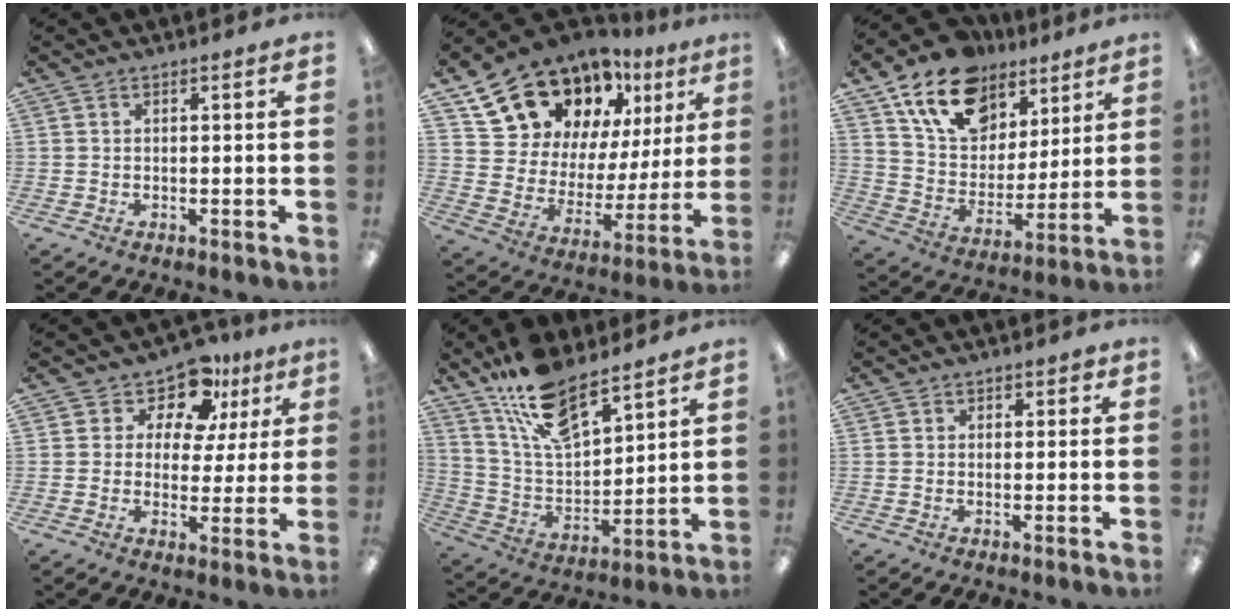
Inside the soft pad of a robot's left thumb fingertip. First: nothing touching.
{"total": 16.9, "force": [13.7, 8.6, 4.7], "torque": [-0.108, -0.101, 0.254]}
{"total": 18.1, "force": [11.5, 11.5, 7.9], "torque": [-0.151, -0.048, 0.214]}
{"total": 10.5, "force": [7.5, 6.0, 4.1], "torque": [-0.075, -0.046, 0.136]}
{"total": 15.5, "force": [11.7, 6.0, 8.1], "torque": [-0.161, -0.059, 0.212]}
{"total": 1.2, "force": [0.1, 1.1, 0.4], "torque": [0.001, 0.001, -0.001]}